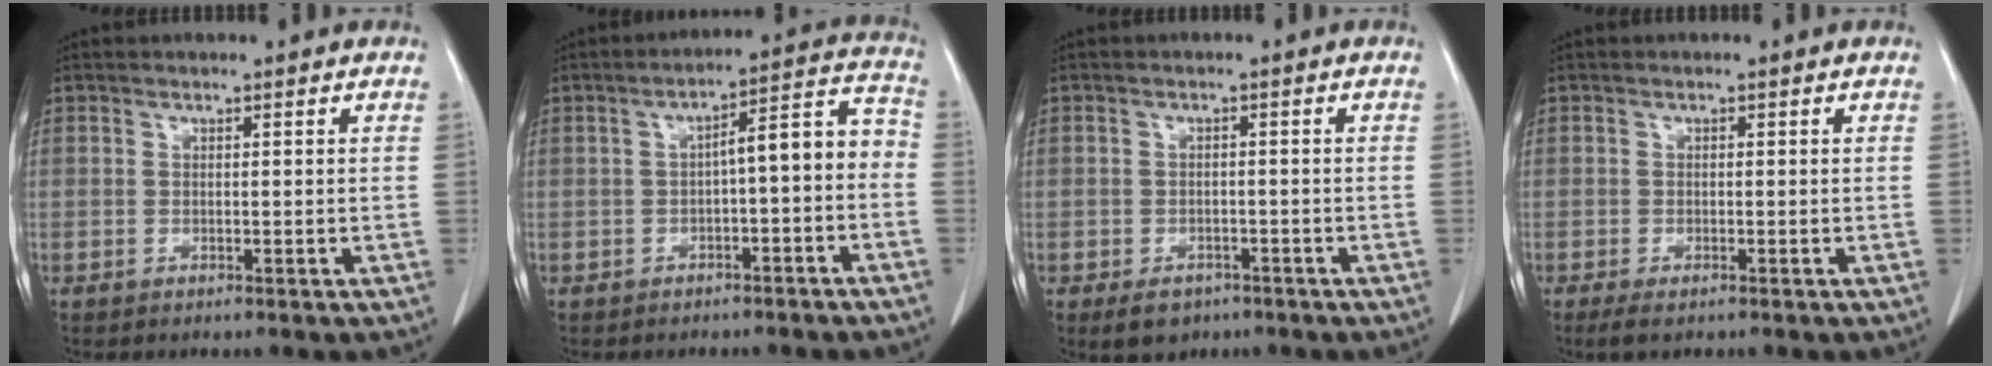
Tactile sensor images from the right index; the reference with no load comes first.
{"total": 7.9, "force": [-1.6, 2.0, 7.4], "torque": [-0.097, 0.044, -0.020]}
{"total": 4.2, "force": [-2.7, 2.8, 1.5], "torque": [-0.018, 0.001, -0.032]}
{"total": 2.1, "force": [-1.4, 0.6, 1.4], "torque": [-0.026, -0.005, -0.021]}